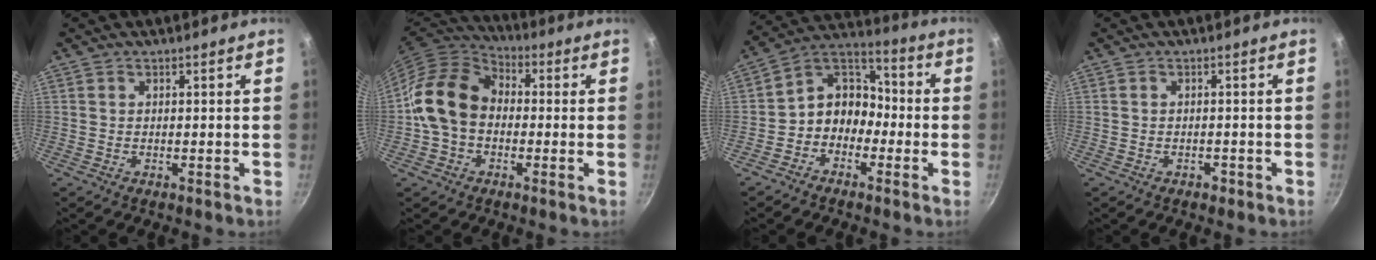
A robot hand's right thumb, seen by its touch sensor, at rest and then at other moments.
{"total": 13.5, "force": [-0.6, 10.3, 8.8], "torque": [-0.129, 0.033, -0.029]}
{"total": 9.4, "force": [-2.9, 7.7, 4.5], "torque": [-0.027, 0.055, -0.075]}
{"total": 1.1, "force": [-0.8, 0.7, 0.4], "torque": [-0.004, 0.009, -0.005]}